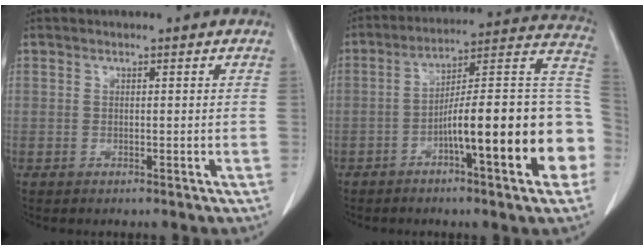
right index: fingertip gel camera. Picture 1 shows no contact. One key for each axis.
{"total": 20.0, "fx": -6.1, "fy": 2.7, "fz": 18.9, "tx": -0.198, "ty": 0.035, "tz": -0.083}